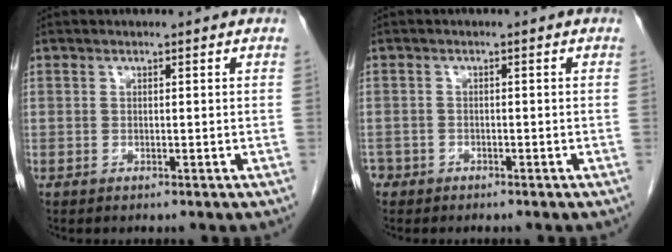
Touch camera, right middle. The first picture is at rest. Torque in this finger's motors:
{"motor_torque": [0.57, -0.26, 0.39, -0.03]}